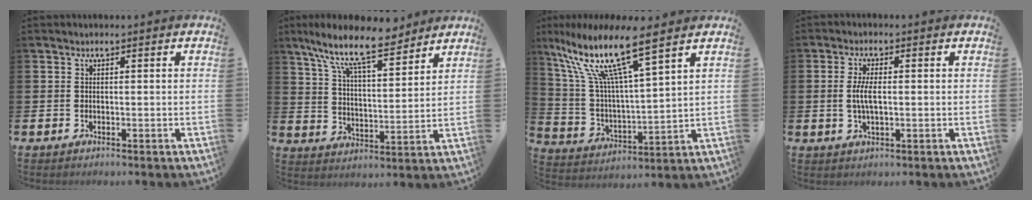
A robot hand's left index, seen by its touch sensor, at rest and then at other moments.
{"total": 11.1, "force": [9.1, 2.8, 5.6], "torque": [-0.127, -0.046, 0.157]}
{"total": 12.2, "force": [9.1, 1.6, 8.1], "torque": [-0.185, -0.052, 0.147]}
{"total": 3.9, "force": [0.1, 1.5, 3.6], "torque": [-0.073, 0.002, -0.003]}